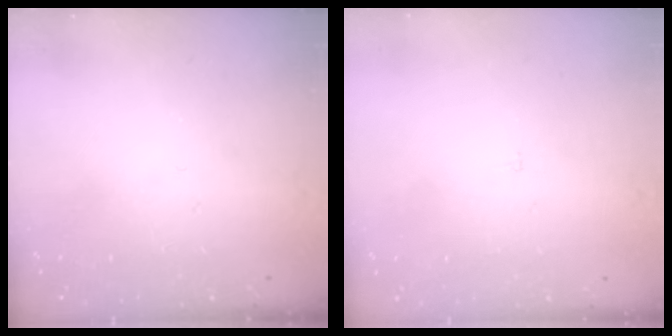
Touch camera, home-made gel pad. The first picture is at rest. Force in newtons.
{"total": 2.3, "press": 2.3, "slide": 0.2}